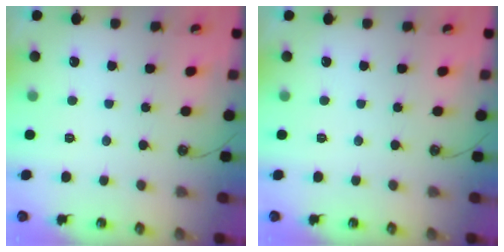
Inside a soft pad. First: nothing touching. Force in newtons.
{"total": 0.0}